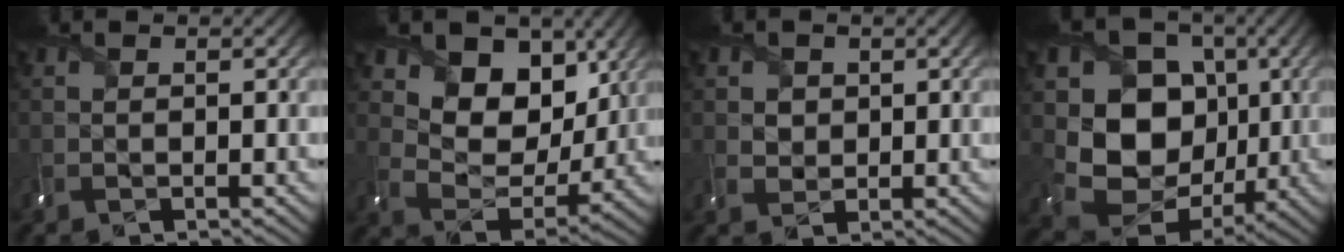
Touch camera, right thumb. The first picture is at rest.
{"total": 10.6, "force": [5.3, 7.1, 5.9], "torque": [-0.116, -0.012, 0.080]}
{"total": 2.3, "force": [0.8, 2.1, 0.8], "torque": [-0.024, -0.006, 0.013]}
{"total": 12.4, "force": [0.8, 10.6, 6.4], "torque": [-0.137, -0.022, 0.008]}